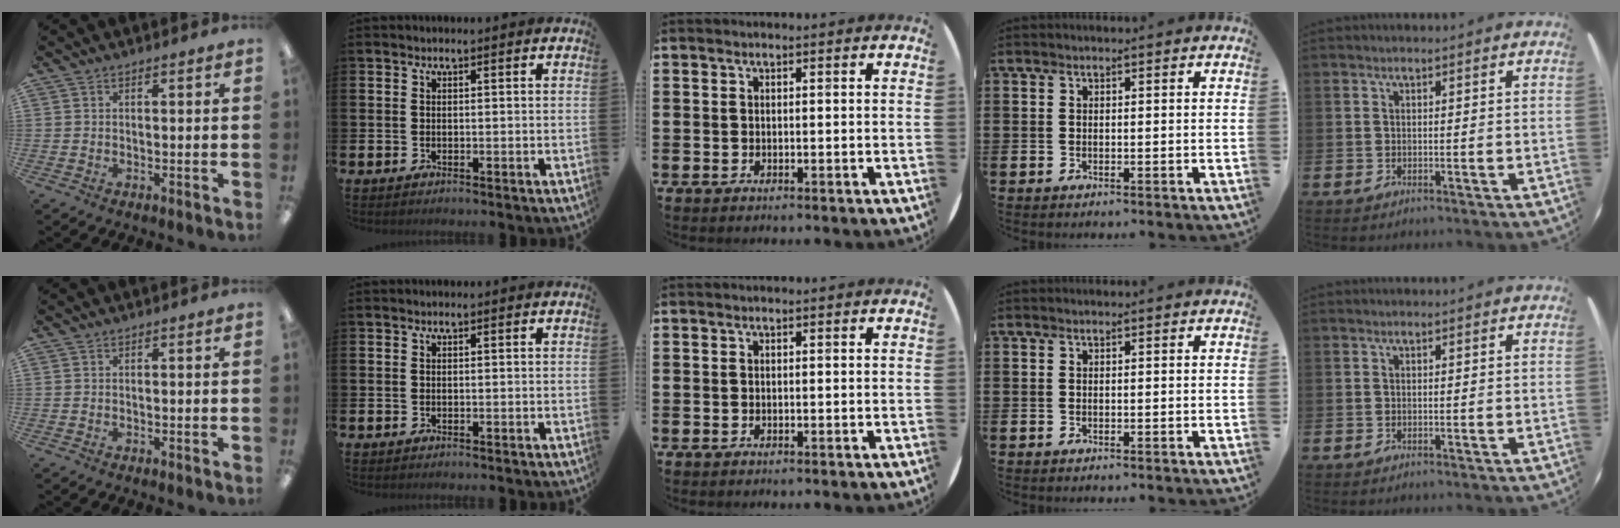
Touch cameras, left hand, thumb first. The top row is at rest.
{}